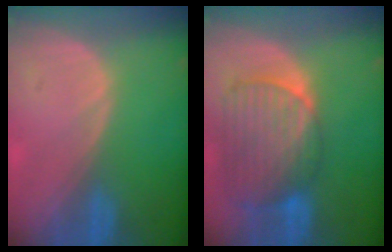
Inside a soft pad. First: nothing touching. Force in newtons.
{"total": 10.4, "press": 8.9, "slide": 5.5}